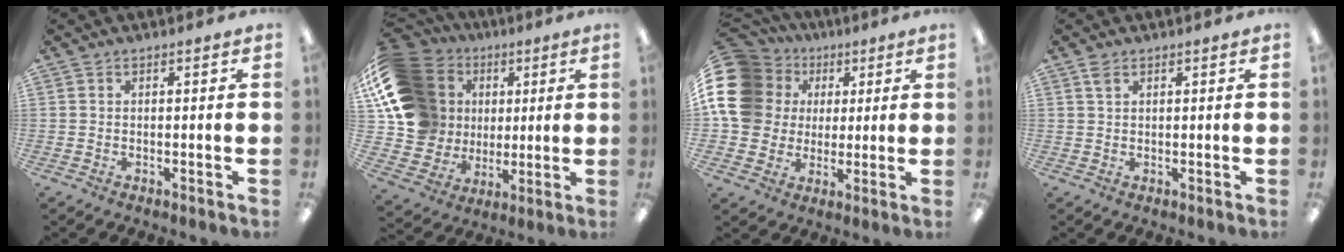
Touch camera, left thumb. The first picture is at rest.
{"total": 19.1, "force": [5.5, 16.1, 8.7], "torque": [-0.188, -0.014, 0.129]}
{"total": 16.0, "force": [3.8, 13.9, 6.9], "torque": [-0.150, -0.007, 0.077]}
{"total": 1.7, "force": [1.0, 0.8, 1.1], "torque": [-0.026, 0.001, 0.019]}